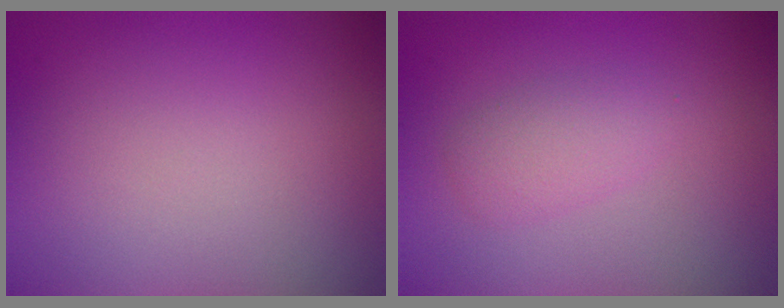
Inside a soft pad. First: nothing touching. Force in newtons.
{"total": 2.1, "press": 2.1, "slide": 0.1}